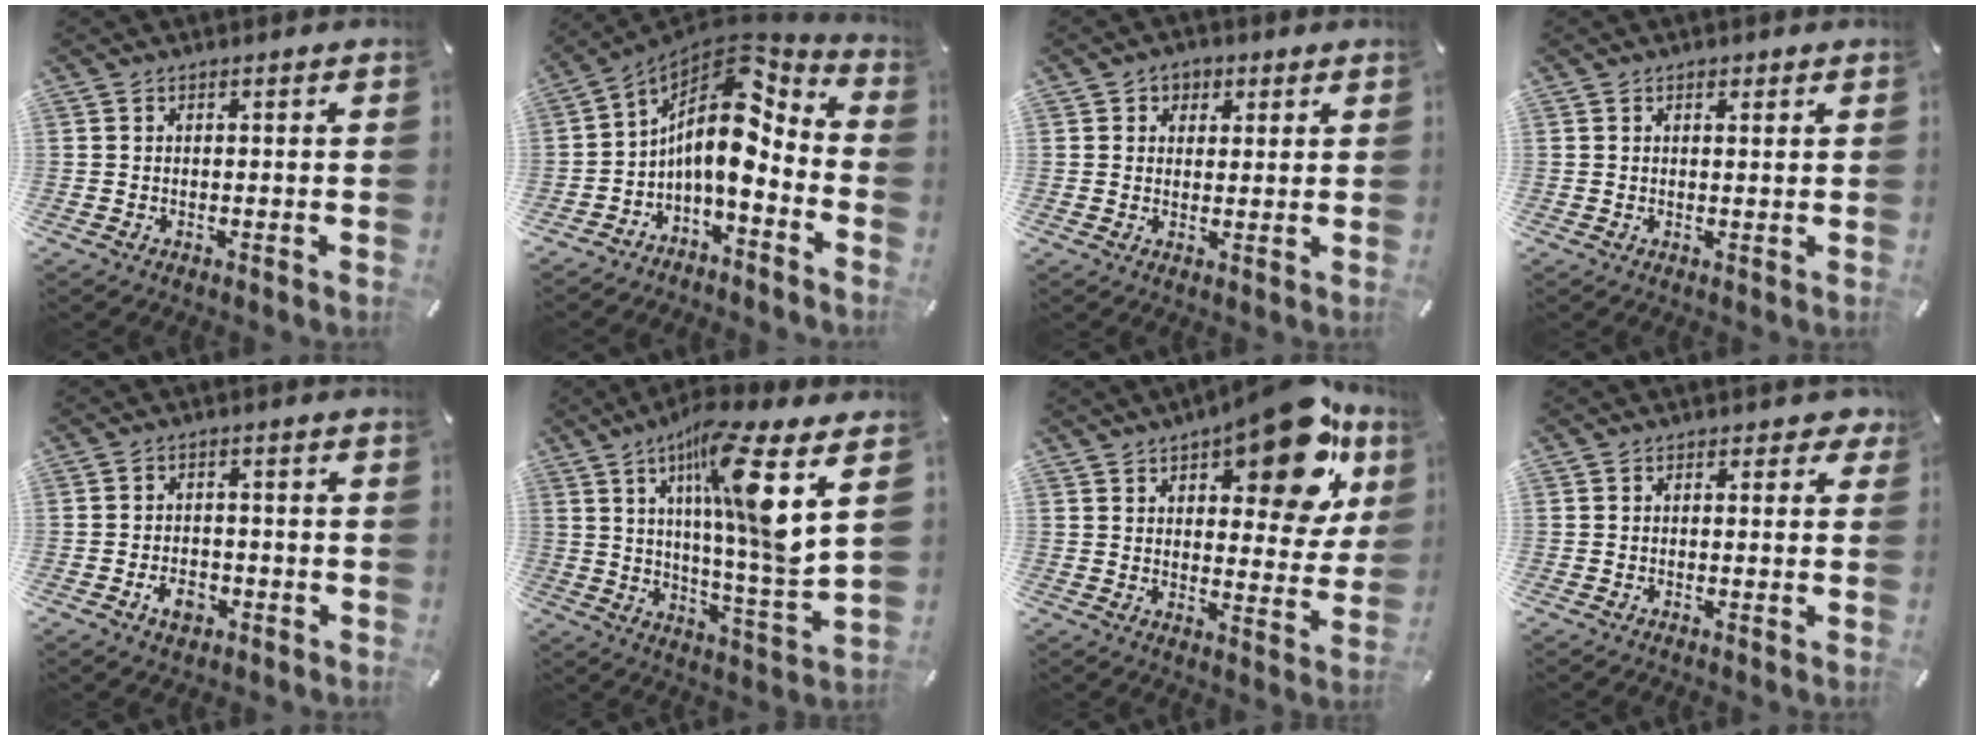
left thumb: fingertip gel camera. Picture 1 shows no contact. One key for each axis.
{"total": 13.5, "fx": 1.3, "fy": 7.3, "fz": 11.3, "tx": -0.206, "ty": -0.040, "tz": 0.017}
{"total": 3.0, "fx": 1.2, "fy": 2.6, "fz": 0.9, "tx": -0.006, "ty": 0.003, "tz": 0.017}
{"total": 1.3, "fx": 0.8, "fy": 0.4, "fz": 0.9, "tx": -0.019, "ty": 0.001, "tz": 0.013}
{"total": 5.2, "fx": -2.4, "fy": 3.5, "fz": 3.1, "tx": -0.069, "ty": 0.006, "tz": -0.047}
{"total": 18.1, "fx": 8.6, "fy": 2.0, "fz": 15.8, "tx": -0.247, "ty": -0.054, "tz": 0.120}
{"total": 20.5, "fx": 11.8, "fy": 8.5, "fz": 14.4, "tx": -0.184, "ty": -0.069, "tz": 0.187}
{"total": 1.9, "fx": 0.4, "fy": 1.1, "fz": 1.4, "tx": -0.013, "ty": 0.001, "tz": 0.002}